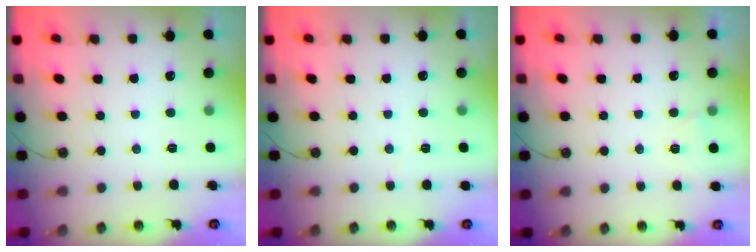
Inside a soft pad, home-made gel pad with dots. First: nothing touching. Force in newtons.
{"total": 2.0, "press": 2.0, "slide": 0.4}
{"total": 1.8, "press": 1.6, "slide": 0.8}